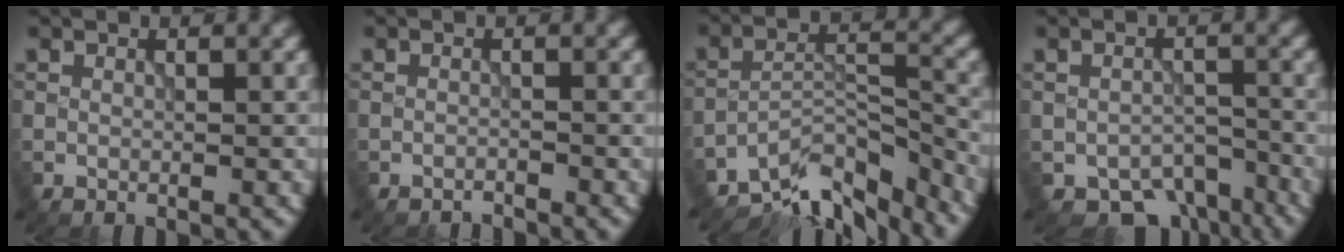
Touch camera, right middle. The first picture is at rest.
{"total": 1.0, "force": [-1.0, -0.1, -0.2], "torque": [0.006, -0.002, -0.020]}
{"total": 10.1, "force": [-8.9, 2.7, 4.0], "torque": [-0.058, 0.004, -0.149]}
{"total": 5.3, "force": [-4.0, 2.8, 1.9], "torque": [-0.018, -0.024, -0.053]}